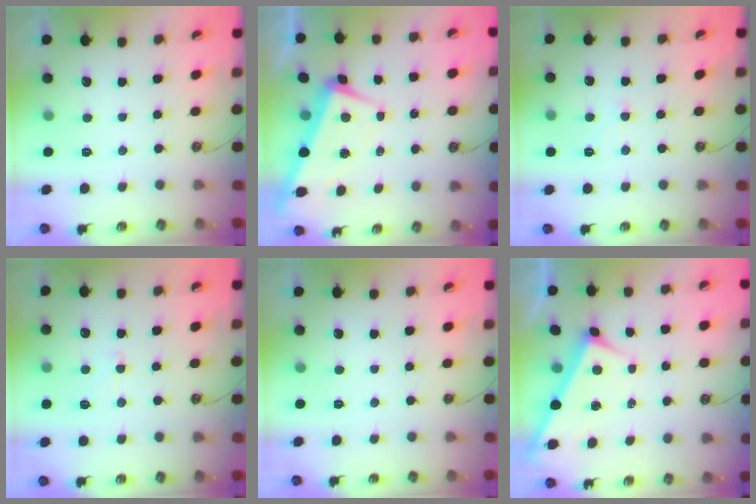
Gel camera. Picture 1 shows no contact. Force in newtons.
{"total": 2.0, "press": 1.8, "slide": 1.0}
{"total": 1.5, "press": 1.4, "slide": 0.5}
{"total": 1.2, "press": 1.0, "slide": 0.6}
{"total": 0.0}
{"total": 2.9, "press": 2.9, "slide": 0.4}